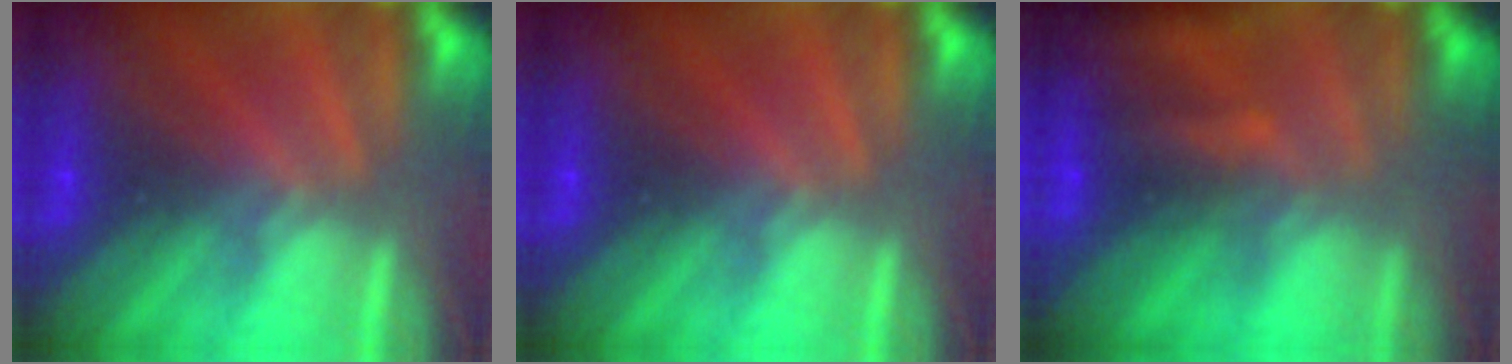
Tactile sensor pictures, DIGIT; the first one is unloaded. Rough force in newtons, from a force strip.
{"total": 0.0}
{"total": 7.4}